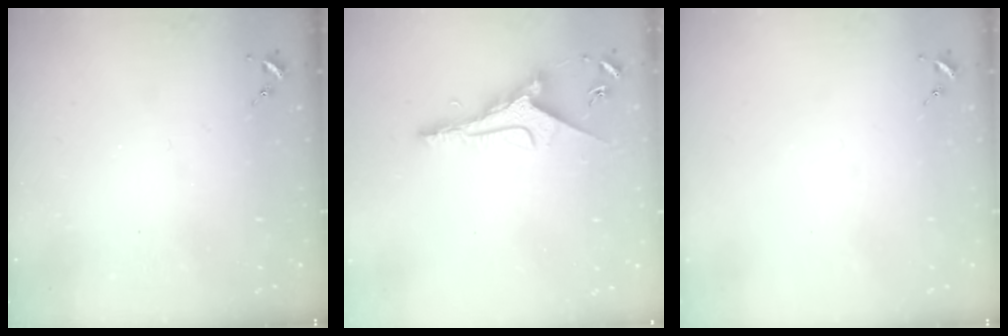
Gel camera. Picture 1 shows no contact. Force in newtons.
{"total": 10.3, "press": 10.3, "slide": 0.1}
{"total": 0.0}